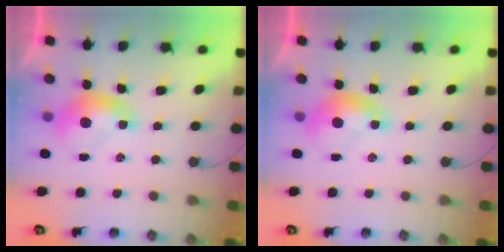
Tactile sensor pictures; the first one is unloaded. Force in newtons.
{"total": 0.0}